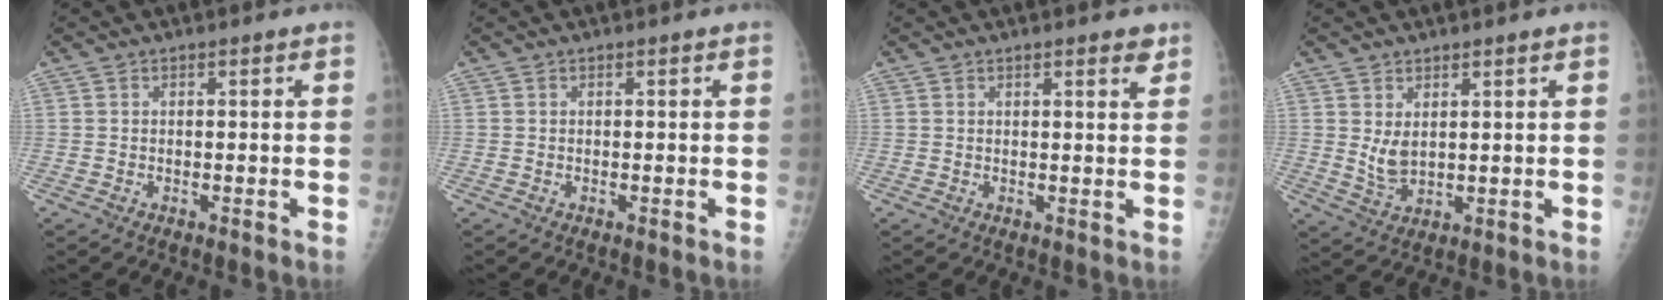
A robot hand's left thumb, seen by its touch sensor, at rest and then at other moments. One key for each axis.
{"total": 0.0}
{"total": 2.5, "fx": 1.8, "fy": 0.6, "fz": 1.6, "tx": -0.014, "ty": -0.008, "tz": 0.021}
{"total": 4.2, "fx": 1.5, "fy": 2.4, "fz": 3.1, "tx": -0.050, "ty": -0.021, "tz": 0.039}